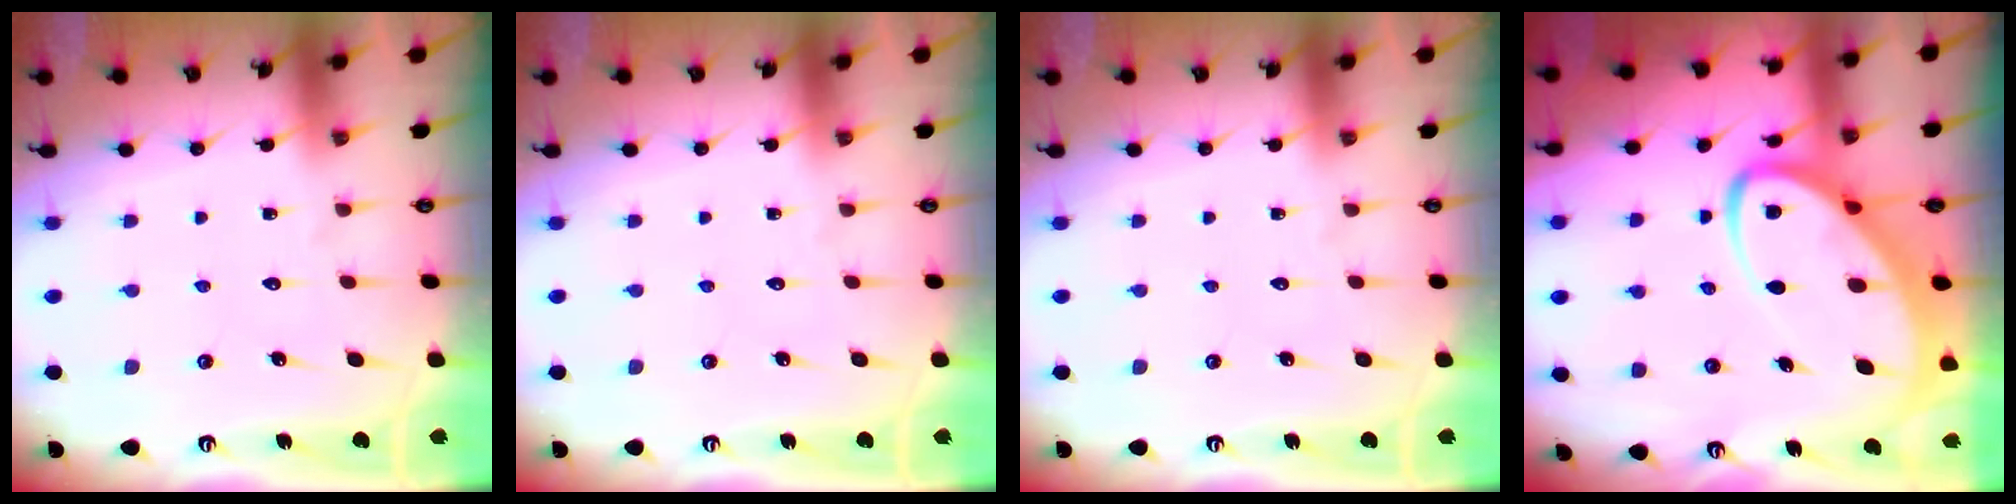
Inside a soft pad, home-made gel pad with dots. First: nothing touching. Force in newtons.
{"total": 0.0}
{"total": 0.0}
{"total": 10.5, "press": 10.4, "slide": 1.1}